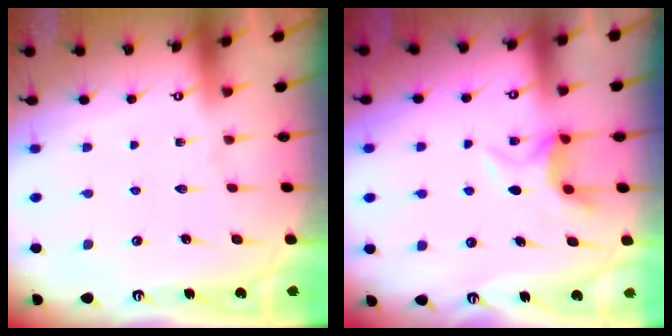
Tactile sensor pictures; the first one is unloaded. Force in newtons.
{"total": 6.0, "press": 6.0, "slide": 0.4}